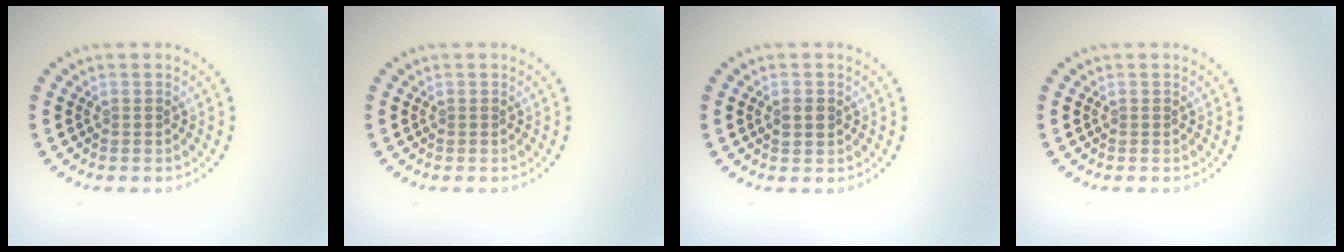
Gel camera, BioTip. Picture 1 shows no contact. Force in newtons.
{"total": 0.0}
{"total": 1.4, "press": 1.4, "slide": 0.1}
{"total": 0.0}